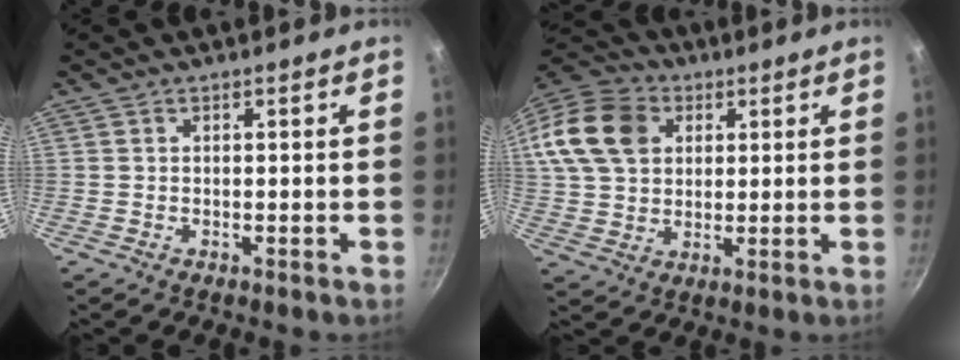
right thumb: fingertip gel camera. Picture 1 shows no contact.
{"total": 19.6, "force": [6.0, 15.1, 11.1], "torque": [-0.231, 0.027, 0.103]}